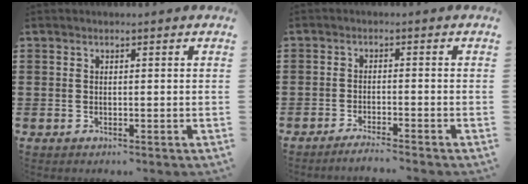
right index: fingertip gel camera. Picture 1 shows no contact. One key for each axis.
{"total": 2.1, "fx": -2.0, "fy": -0.4, "fz": 0.5, "tx": -0.009, "ty": 0.001, "tz": -0.039}